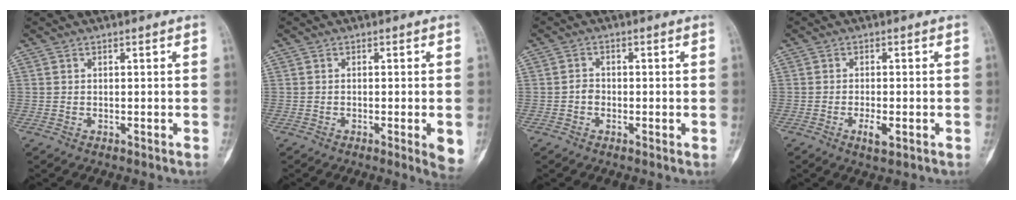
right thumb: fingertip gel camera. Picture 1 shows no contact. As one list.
[{"total": 4.6, "force": [-1.3, 0.7, 4.4], "torque": [-0.053, -0.010, -0.018]}, {"total": 2.0, "force": [-0.5, 1.5, 1.2], "torque": [-0.006, 0.006, -0.016]}, {"total": 3.0, "force": [-1.2, 1.1, 2.5], "torque": [-0.043, -0.001, -0.018]}]